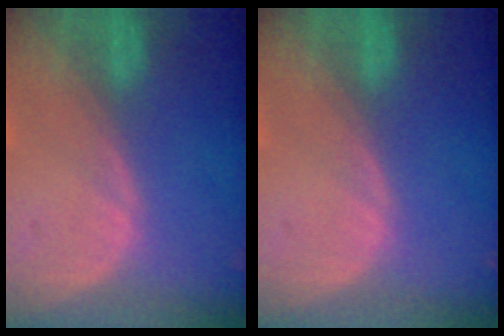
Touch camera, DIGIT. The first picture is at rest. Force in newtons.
{"total": 0.0}